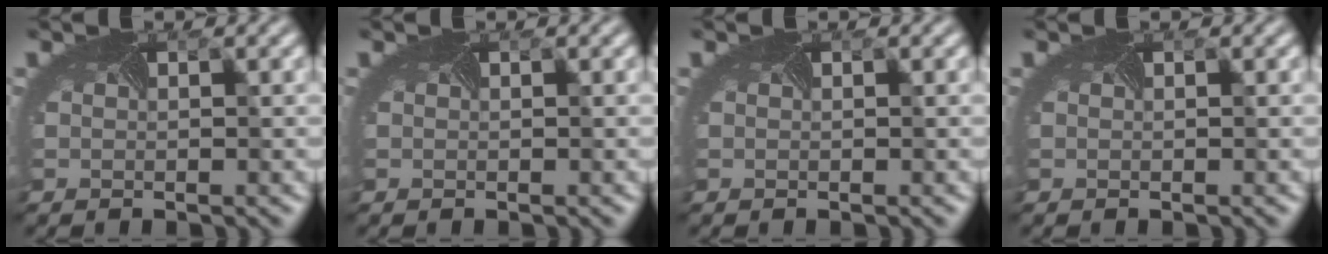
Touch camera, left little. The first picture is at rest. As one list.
[{"total": 0.0}, {"total": 0.0}, {"total": 0.0}]